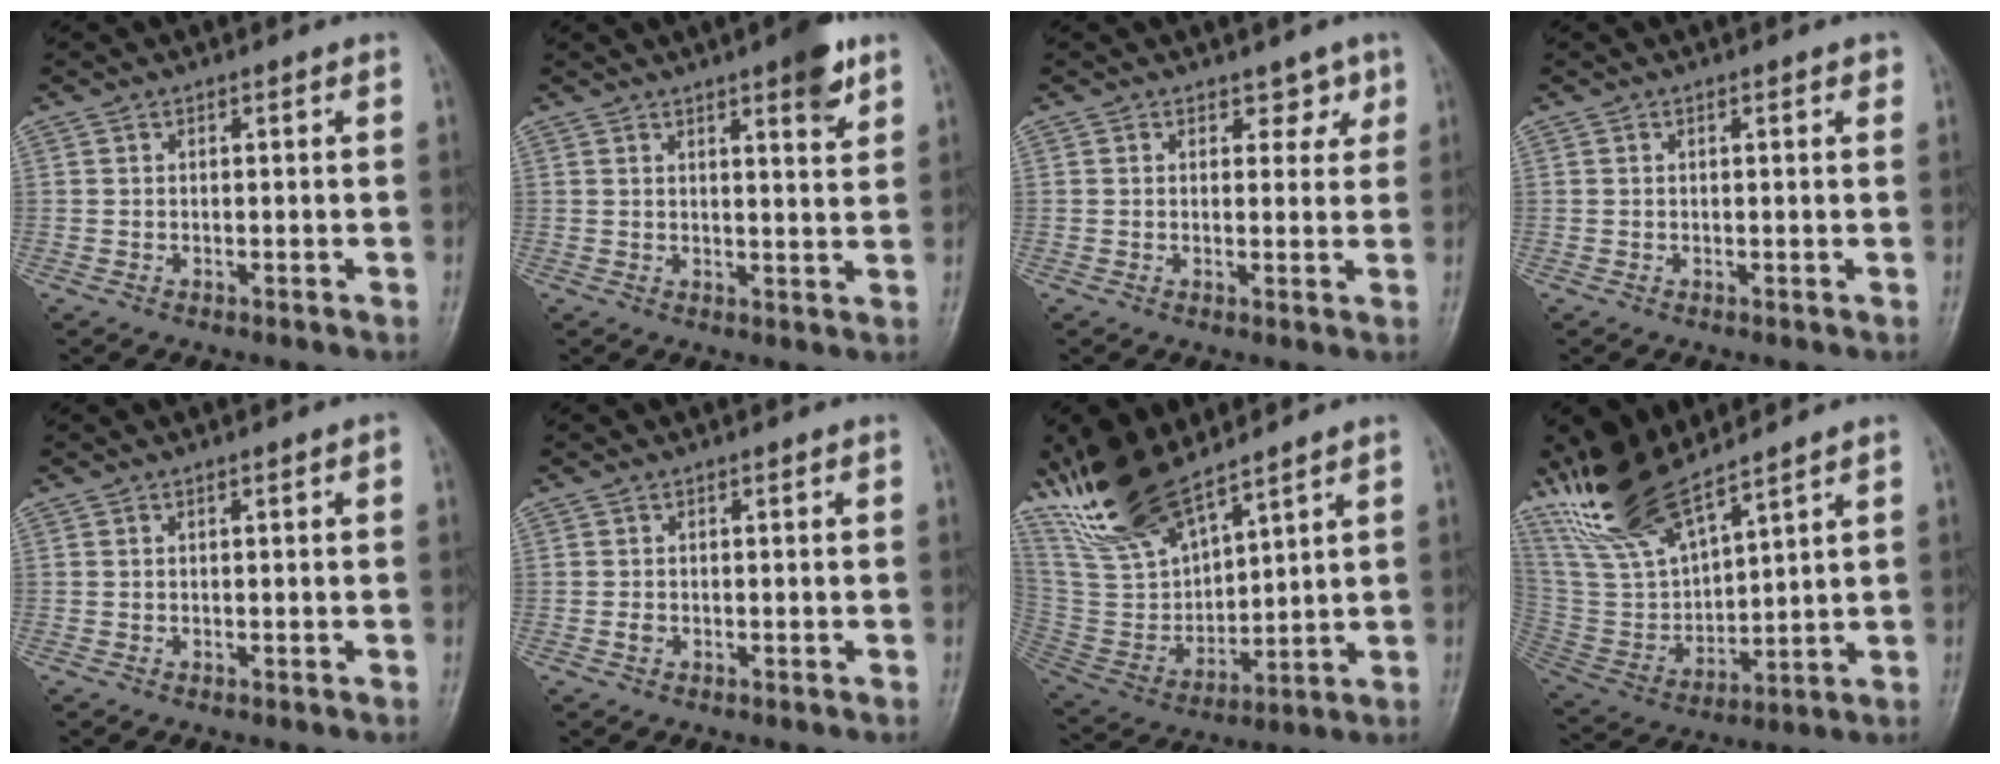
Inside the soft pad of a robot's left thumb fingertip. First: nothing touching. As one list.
[{"total": 6.7, "force": [4.0, 1.4, 5.1], "torque": [-0.062, -0.020, 0.051]}, {"total": 3.2, "force": [2.0, 2.1, 1.4], "torque": [0.012, -0.009, 0.023]}, {"total": 1.3, "force": [0.6, 0.3, 1.1], "torque": [-0.014, 0.001, 0.006]}, {"total": 1.1, "force": [0.2, 0.2, 1.0], "torque": [-0.019, 0.001, 0.002]}, {"total": 0.8, "force": [-0.2, 0.7, 0.3], "torque": [-0.004, 0.004, -0.004]}, {"total": 16.4, "force": [13.1, 5.2, 8.4], "torque": [-0.142, -0.063, 0.270]}, {"total": 14.5, "force": [12.2, 3.5, 7.0], "torque": [-0.129, -0.058, 0.260]}]